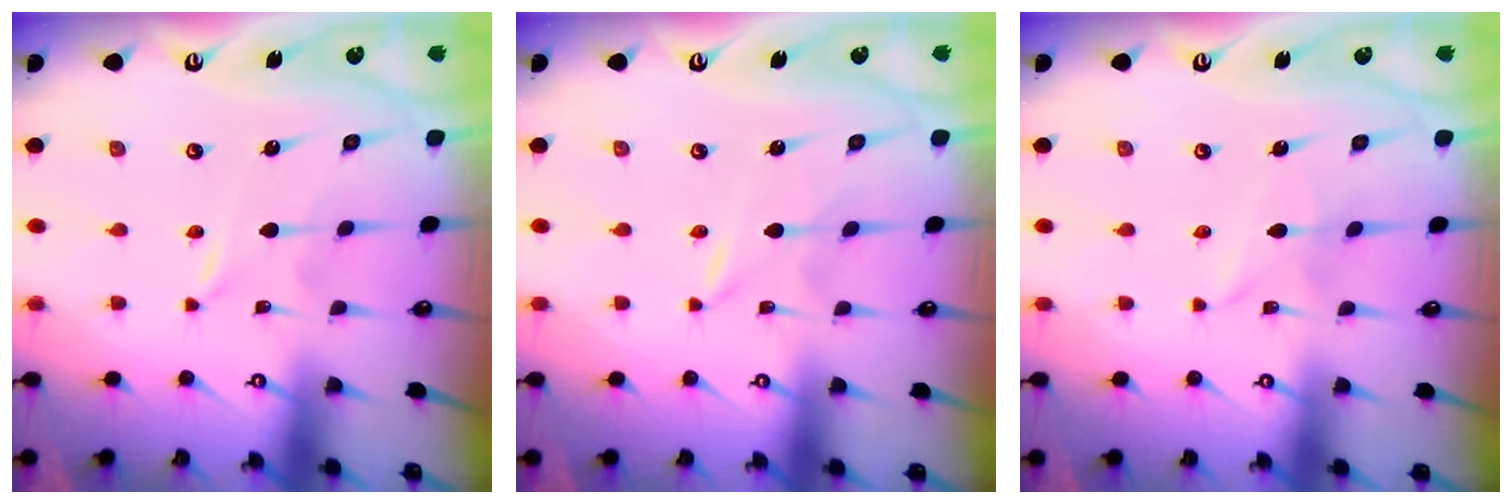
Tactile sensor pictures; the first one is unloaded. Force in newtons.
{"total": 0.0}
{"total": 1.8, "press": 1.8, "slide": 0.2}